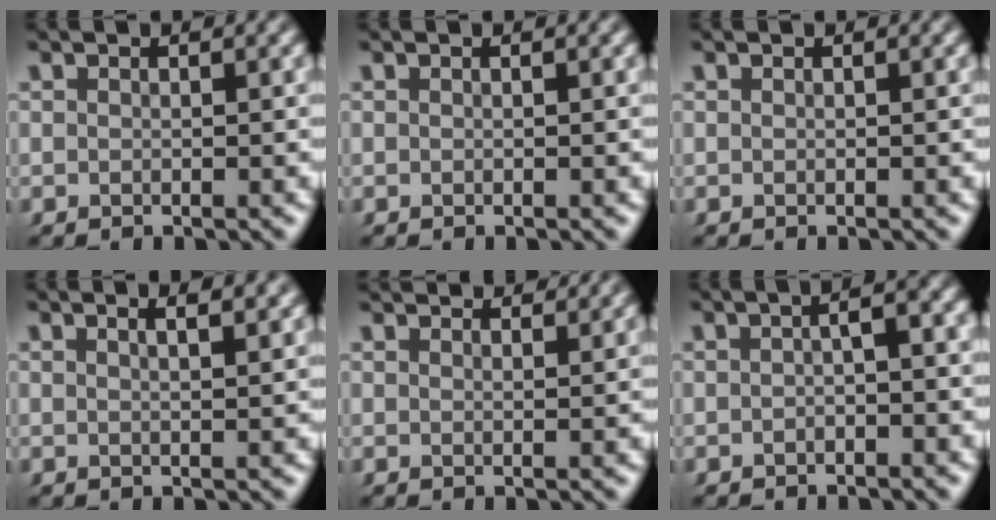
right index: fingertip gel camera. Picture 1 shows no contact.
{"total": 0.0}
{"total": 0.0}
{"total": 1.6, "force": [1.2, -0.5, 1.0], "torque": [-0.018, 0.001, 0.019]}
{"total": 2.7, "force": [2.6, -0.2, 0.7], "torque": [0.002, 0.001, 0.039]}
{"total": 1.9, "force": [-0.3, 0.5, 1.8], "torque": [-0.021, 0.008, -0.009]}